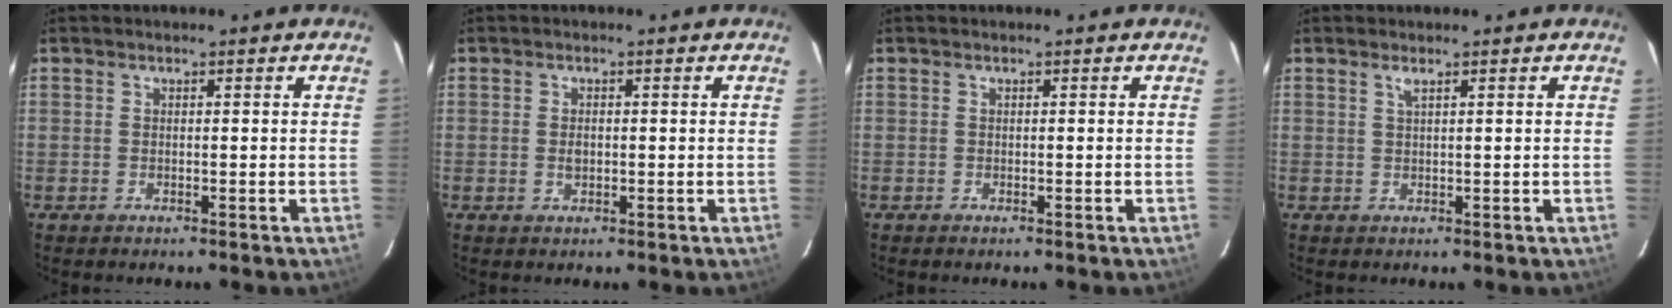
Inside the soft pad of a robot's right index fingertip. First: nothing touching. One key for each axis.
{"total": 1.8, "fx": -0.2, "fy": 1.1, "fz": 1.4, "tx": -0.027, "ty": 0.002, "tz": -0.004}
{"total": 0.0}
{"total": 0.9, "fx": 0.5, "fy": -0.2, "fz": 0.7, "tx": -0.012, "ty": 0.001, "tz": 0.010}